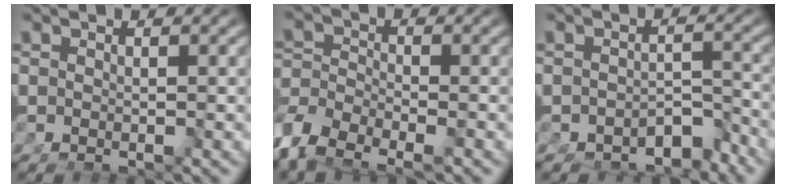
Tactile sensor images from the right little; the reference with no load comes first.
{"total": 5.8, "force": [-3.3, 3.8, 2.9], "torque": [-0.070, -0.035, -0.044]}
{"total": 2.4, "force": [-2.2, 0.6, 0.6], "torque": [0.008, -0.007, -0.034]}